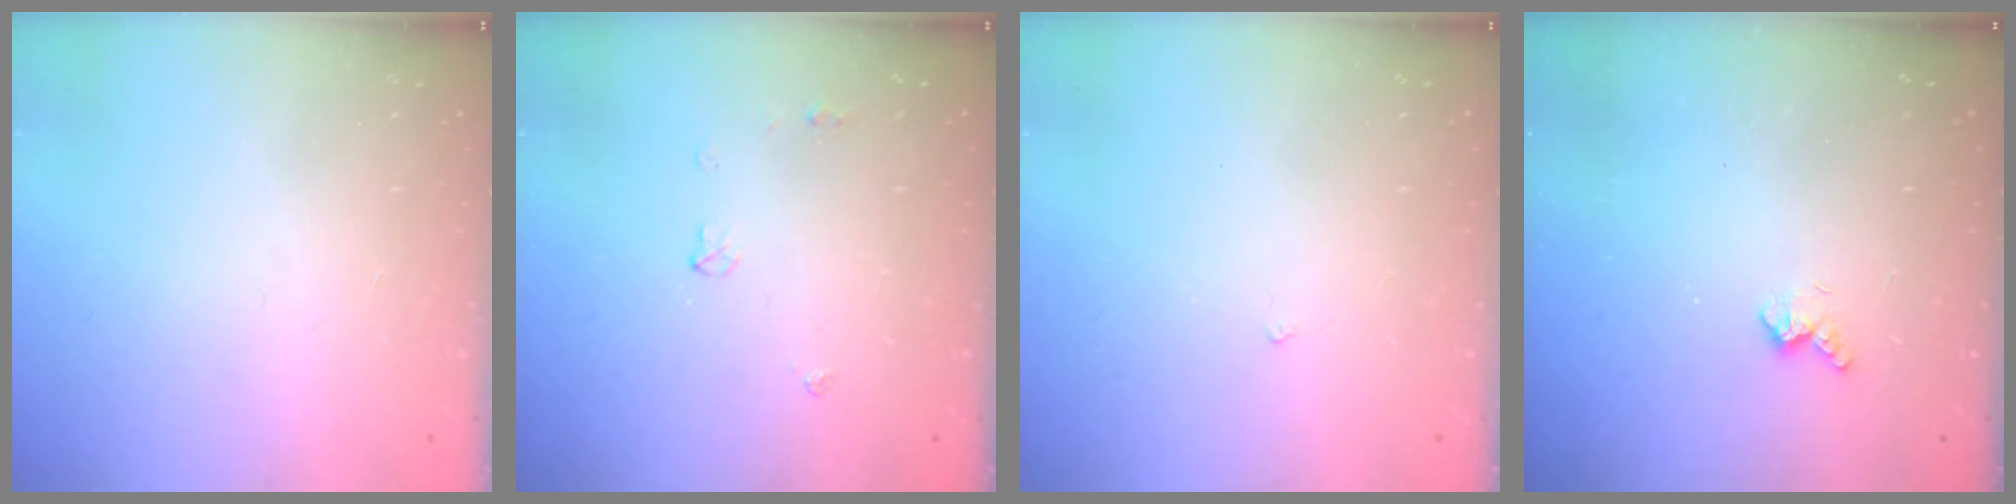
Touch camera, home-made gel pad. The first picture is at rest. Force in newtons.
{"total": 3.7, "press": 3.6, "slide": 0.6}
{"total": 2.1, "press": 2.1, "slide": 0.4}
{"total": 2.6, "press": 2.6, "slide": 0.6}